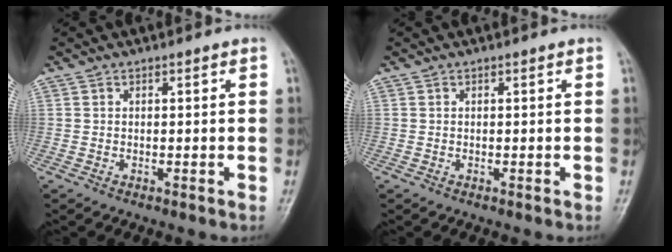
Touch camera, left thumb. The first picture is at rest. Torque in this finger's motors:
{"motor_torque": [-0.03, 0.03, 0.00, 0.00, 0.00]}